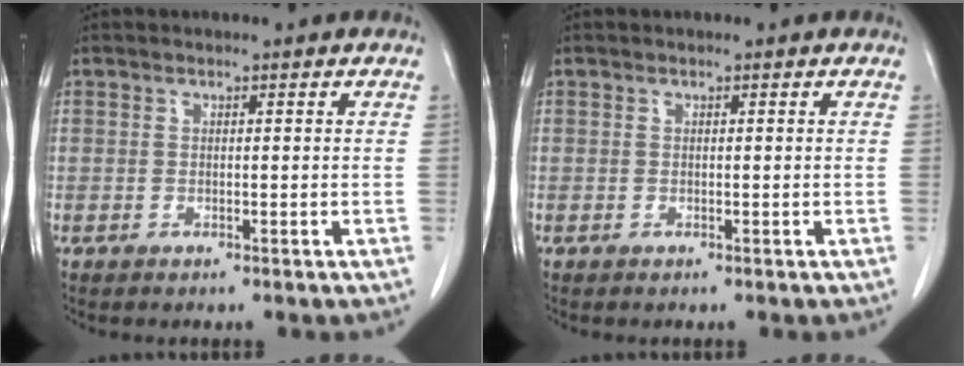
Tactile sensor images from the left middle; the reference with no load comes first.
{"total": 0.0}